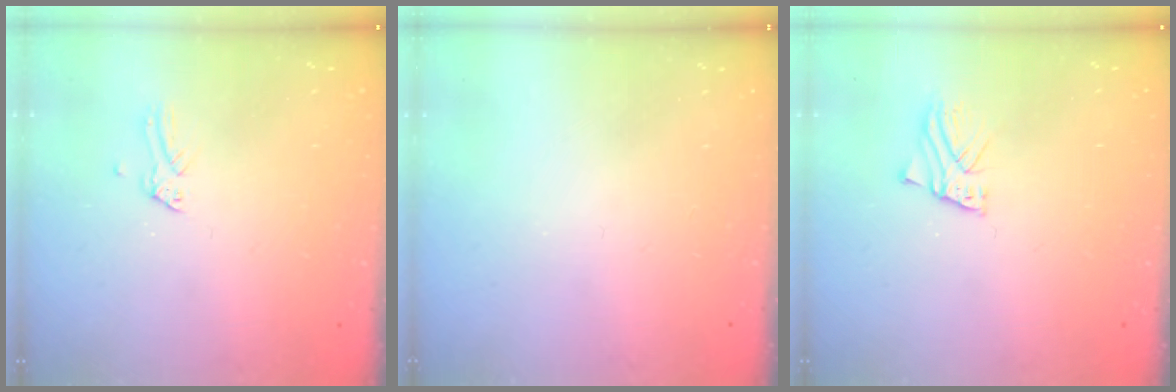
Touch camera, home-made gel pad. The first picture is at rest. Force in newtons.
{"total": 0.0}
{"total": 2.2, "press": 2.2, "slide": 0.2}